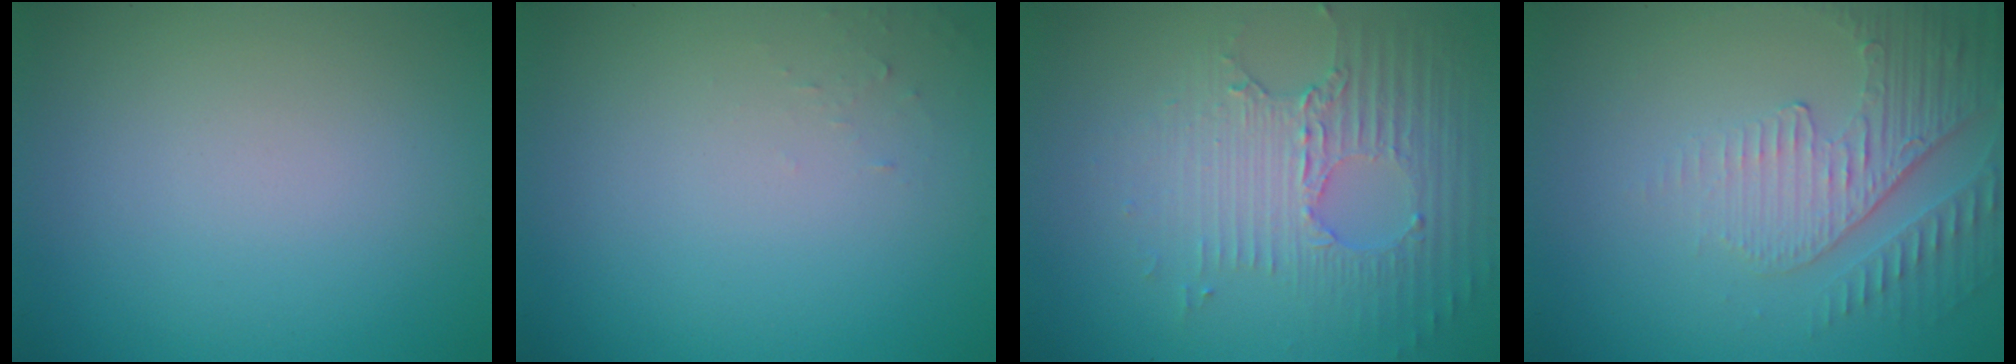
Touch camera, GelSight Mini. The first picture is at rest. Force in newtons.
{"total": 0.6, "press": 0.6, "slide": 0.1}
{"total": 5.2, "press": 3.4, "slide": 3.9}
{"total": 5.0, "press": 3.2, "slide": 3.8}